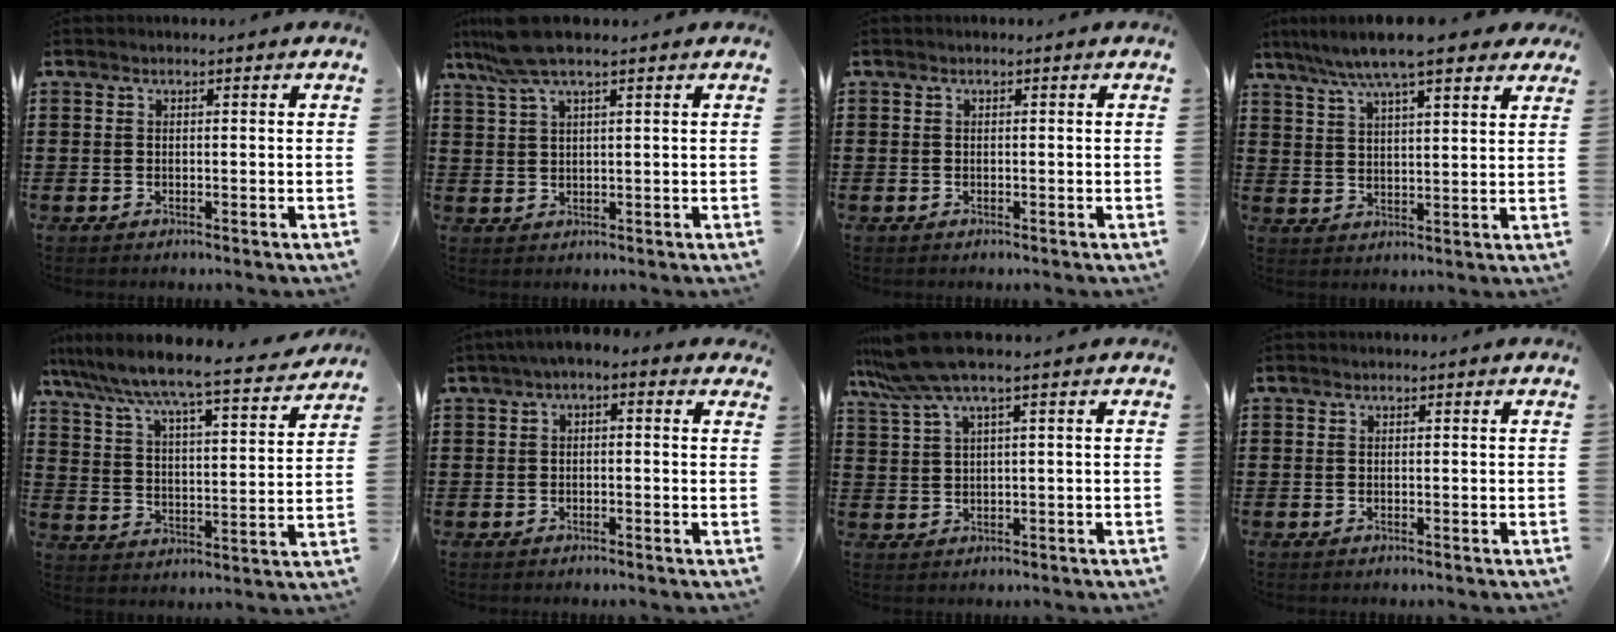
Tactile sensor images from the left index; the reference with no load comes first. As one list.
[{"total": 5.6, "force": [3.9, 0.6, 3.9], "torque": [-0.087, 0.005, 0.071]}, {"total": 0.5, "force": [-0.3, 0.4, -0.1], "torque": [0.001, 0.004, -0.007]}, {"total": 8.5, "force": [6.9, 1.1, 5.0], "torque": [-0.117, -0.011, 0.121]}, {"total": 6.1, "force": [5.8, -0.6, 1.9], "torque": [-0.067, -0.050, 0.089]}, {"total": 1.7, "force": [-1.1, 0.6, 1.2], "torque": [-0.030, 0.001, -0.027]}, {"total": 5.6, "force": [3.2, 0.1, 4.5], "torque": [-0.113, -0.010, 0.053]}, {"total": 0.0}]